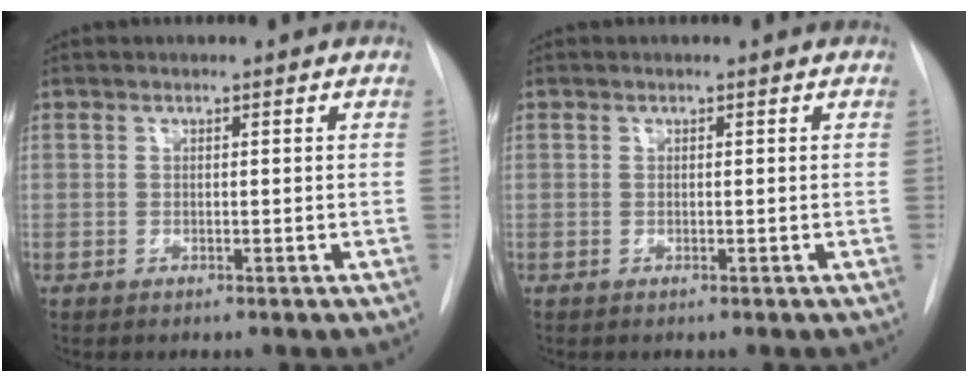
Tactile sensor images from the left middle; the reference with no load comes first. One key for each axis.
{"total": 0.0}